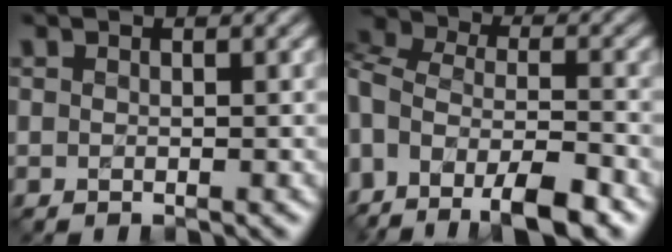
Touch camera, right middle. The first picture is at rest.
{"total": 11.5, "force": [-5.8, 5.9, 8.0], "torque": [-0.162, 0.003, -0.106]}